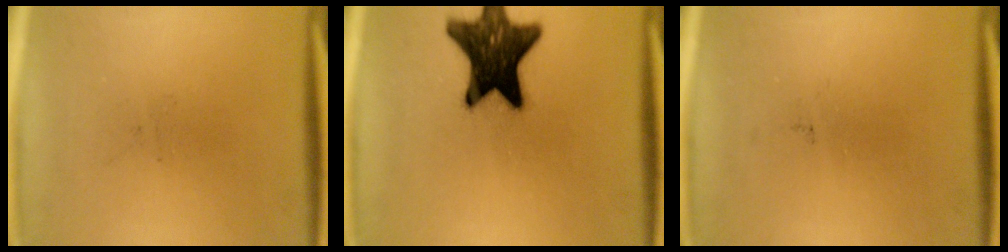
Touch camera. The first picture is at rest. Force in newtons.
{"total": 16.7}
{"total": 0.0}